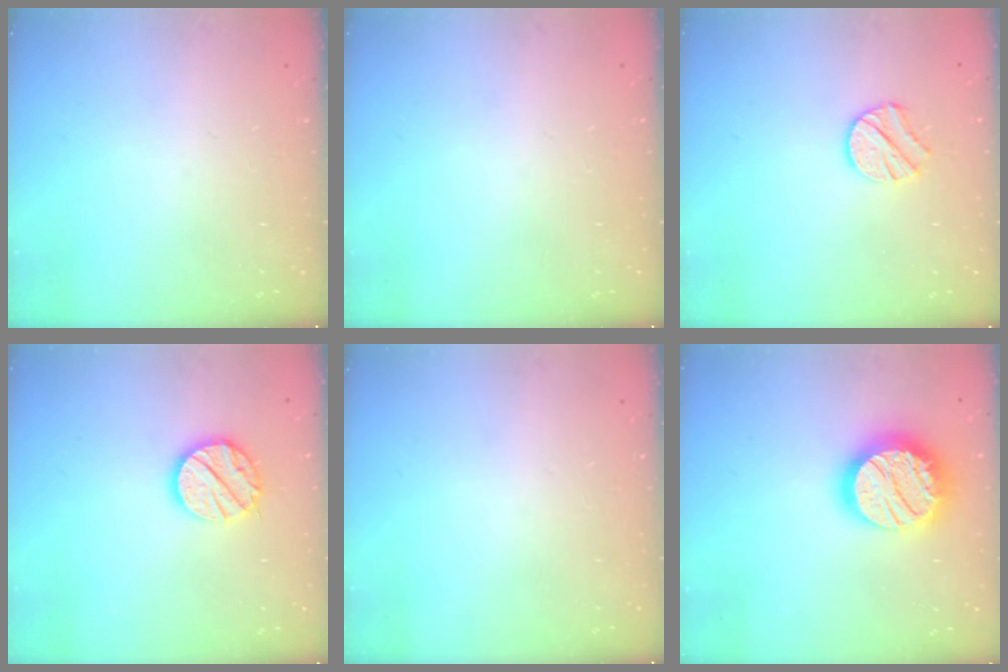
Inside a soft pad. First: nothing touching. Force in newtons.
{"total": 0.0}
{"total": 8.5, "press": 8.4, "slide": 0.6}
{"total": 12.6, "press": 12.6, "slide": 0.8}
{"total": 0.0}
{"total": 22.2, "press": 22.2, "slide": 1.4}